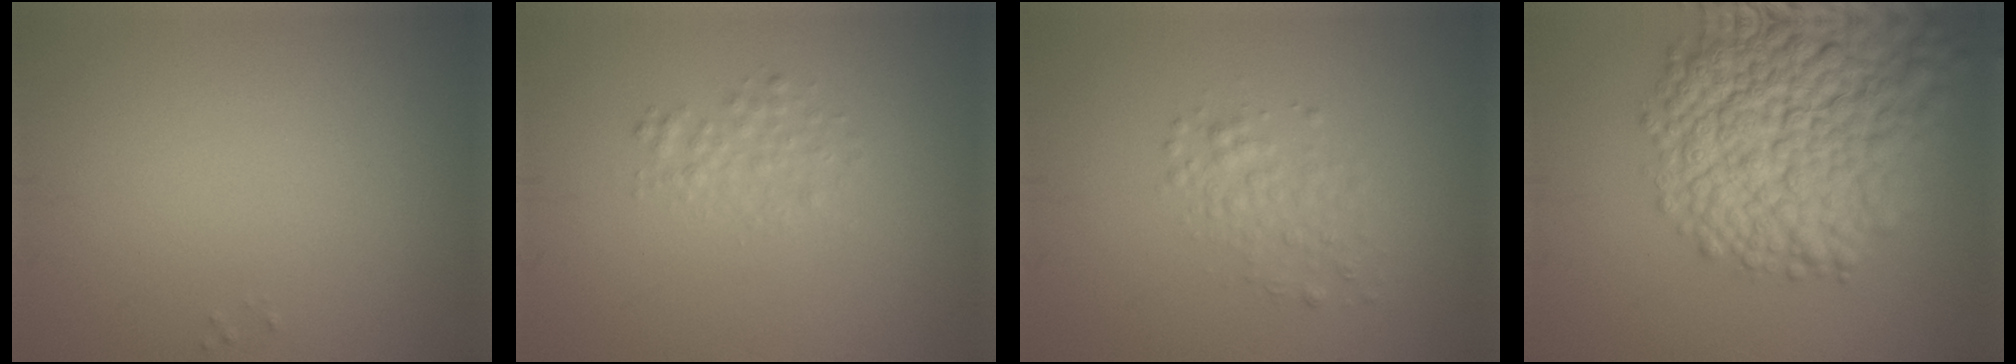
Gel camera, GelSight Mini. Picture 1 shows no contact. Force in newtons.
{"total": 1.6, "press": 1.6, "slide": 0.1}
{"total": 2.1, "press": 2.1, "slide": 0.1}
{"total": 13.5, "press": 13.5, "slide": 0.6}